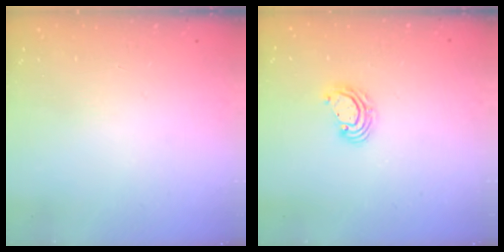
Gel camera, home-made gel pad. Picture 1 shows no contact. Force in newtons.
{"total": 4.6, "press": 4.6, "slide": 0.2}